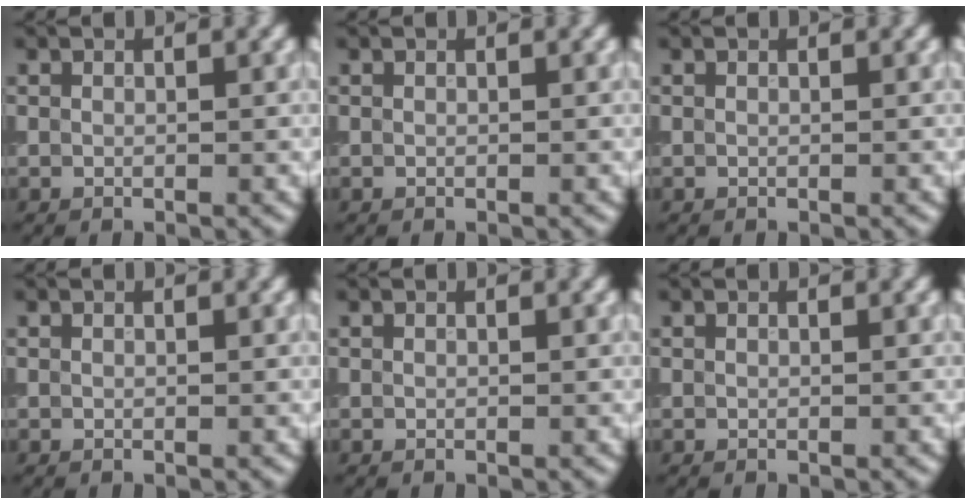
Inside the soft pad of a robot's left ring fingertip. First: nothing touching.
{"total": 0.0}
{"total": 0.0}
{"total": 0.0}
{"total": 0.0}
{"total": 0.0}